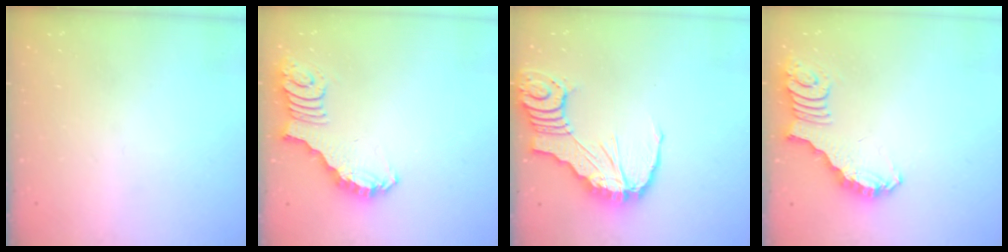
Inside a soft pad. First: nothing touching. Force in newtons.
{"total": 2.7, "press": 2.7, "slide": 0.6}
{"total": 14.6, "press": 14.5, "slide": 1.5}
{"total": 2.7, "press": 2.7, "slide": 0.5}